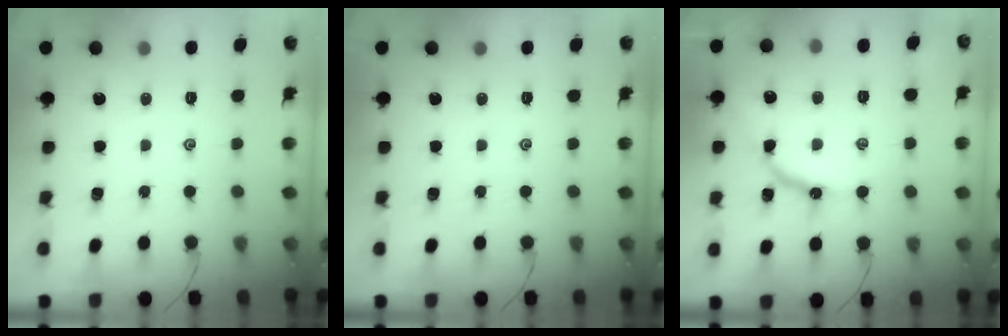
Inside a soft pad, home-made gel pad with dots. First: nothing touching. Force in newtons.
{"total": 0.0}
{"total": 9.7, "press": 9.6, "slide": 0.8}